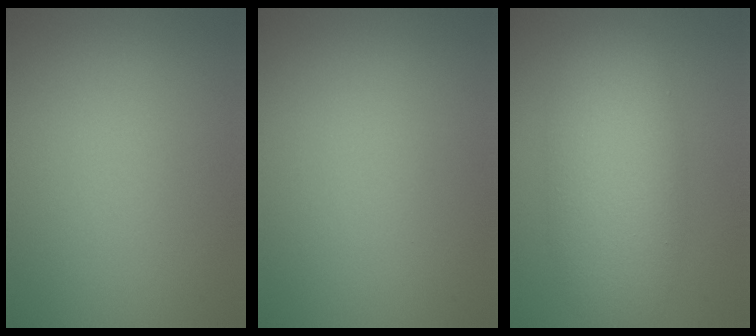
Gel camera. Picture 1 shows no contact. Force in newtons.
{"total": 0.0}
{"total": 6.4, "press": 6.4, "slide": 0.1}